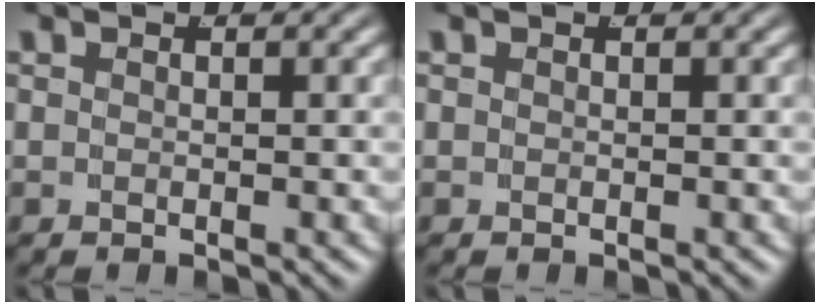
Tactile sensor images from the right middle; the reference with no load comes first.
{"total": 0.0}